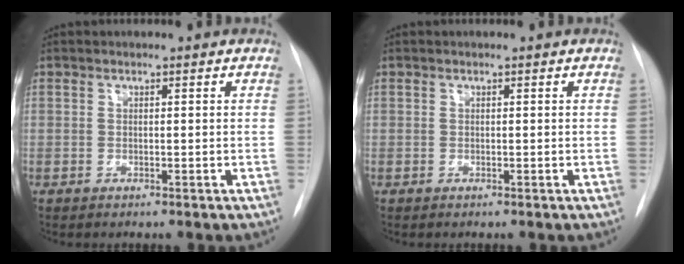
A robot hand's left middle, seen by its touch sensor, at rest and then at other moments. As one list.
[{"total": 0.0}]